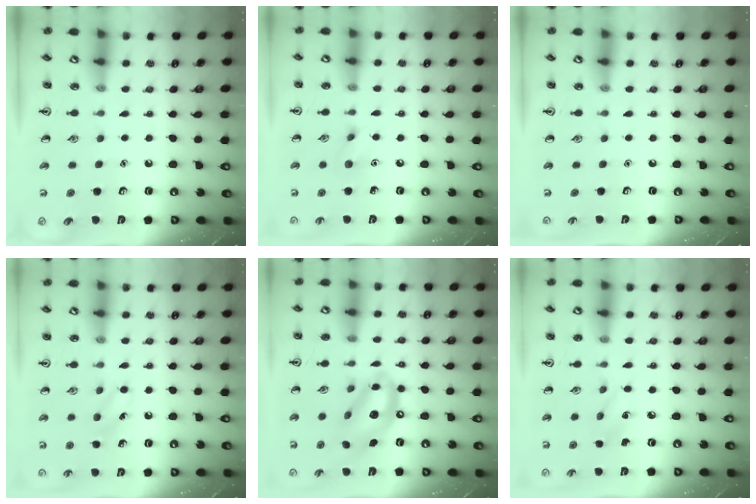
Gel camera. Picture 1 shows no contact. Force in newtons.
{"total": 6.0, "press": 5.7, "slide": 1.6}
{"total": 0.0}
{"total": 4.7, "press": 4.5, "slide": 1.5}
{"total": 13.3, "press": 12.7, "slide": 4.1}
{"total": 4.0, "press": 3.8, "slide": 1.3}